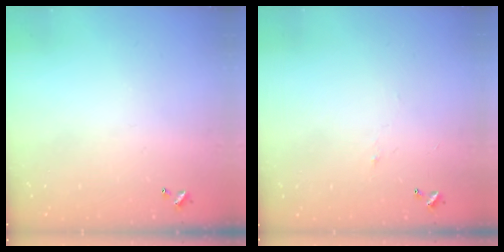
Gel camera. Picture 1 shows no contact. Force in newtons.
{"total": 0.8, "press": 0.6, "slide": 0.6}